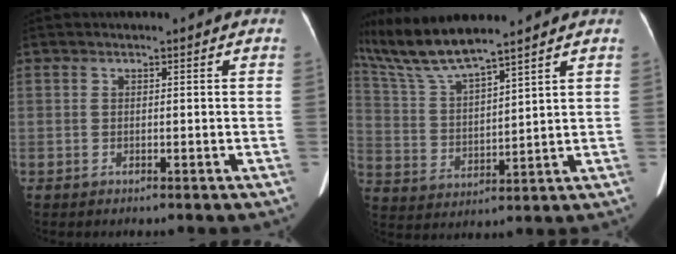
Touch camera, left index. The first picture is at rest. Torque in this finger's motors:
{"motor_torque": [0.17, -0.34, 0.11, 0.04]}